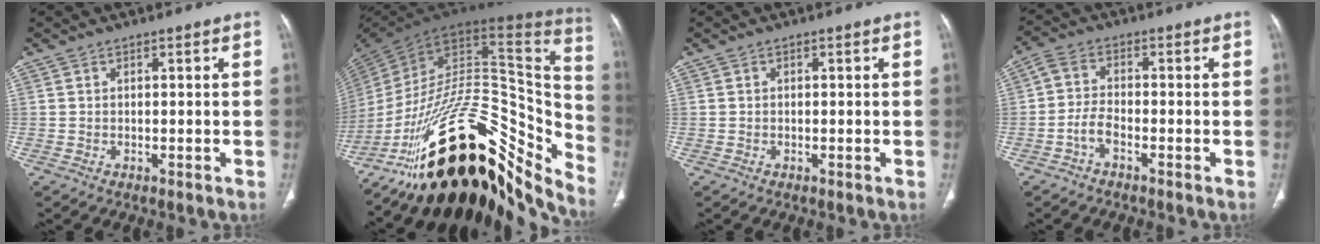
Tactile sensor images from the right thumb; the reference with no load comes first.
{"total": 38.1, "force": [-24.1, 15.6, 25.1], "torque": [-0.326, 0.069, -0.371]}
{"total": 0.0}
{"total": 4.0, "force": [-2.2, 1.9, 2.8], "torque": [-0.063, 0.021, -0.047]}